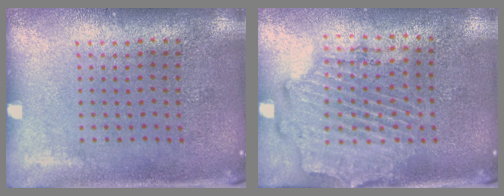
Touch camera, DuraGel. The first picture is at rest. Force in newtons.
{"total": 1.9, "press": 1.7, "slide": 0.8}